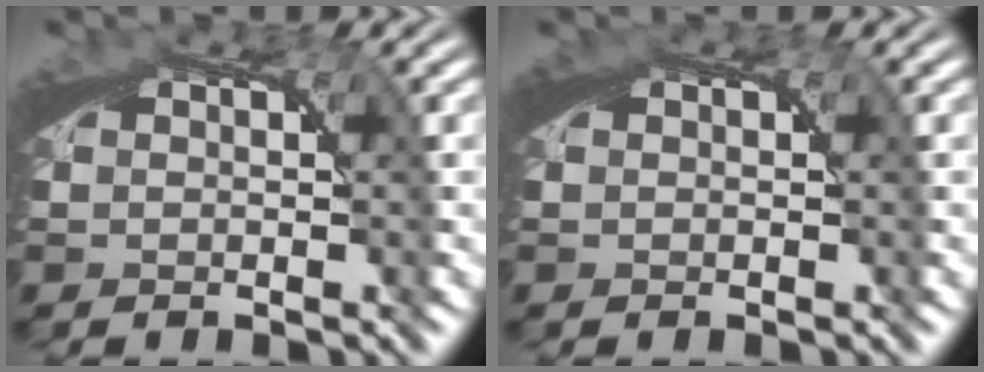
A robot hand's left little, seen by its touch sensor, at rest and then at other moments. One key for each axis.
{"total": 0.8, "fx": 0.2, "fy": 0.5, "fz": 0.6, "tx": -0.009, "ty": -0.001, "tz": 0.002}